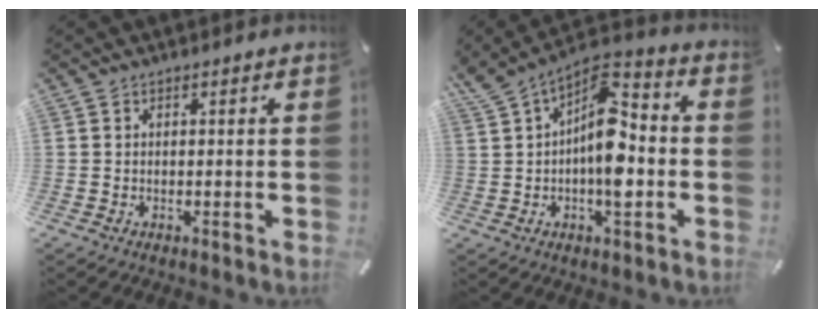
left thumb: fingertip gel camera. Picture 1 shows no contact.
{"total": 12.9, "force": [-0.8, 6.4, 11.2], "torque": [-0.195, -0.005, -0.018]}